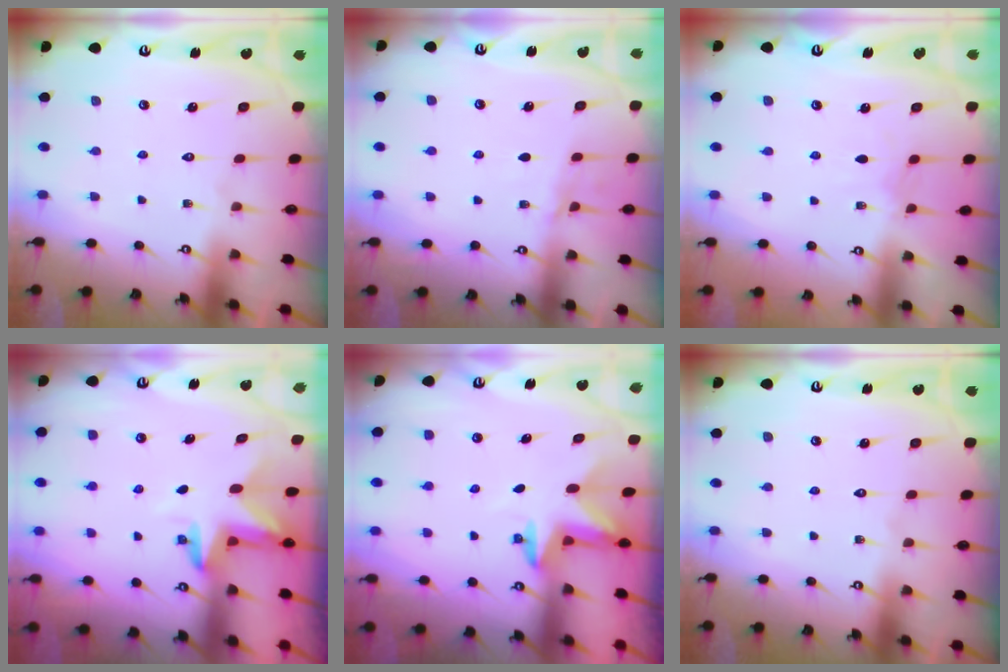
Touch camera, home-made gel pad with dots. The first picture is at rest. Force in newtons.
{"total": 4.3, "press": 4.1, "slide": 1.4}
{"total": 3.0, "press": 3.0, "slide": 0.3}
{"total": 3.5, "press": 3.5, "slide": 0.2}
{"total": 2.9, "press": 2.8, "slide": 0.7}
{"total": 0.0}